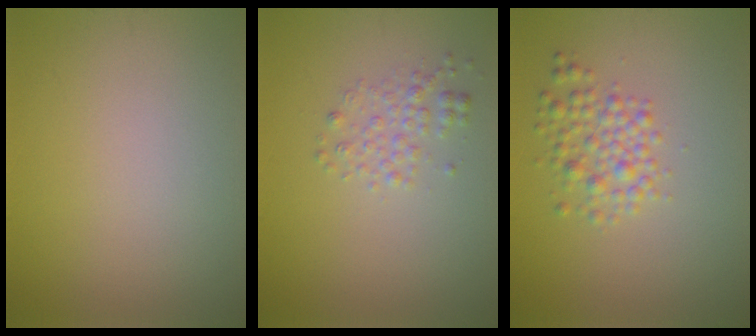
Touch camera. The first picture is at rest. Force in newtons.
{"total": 1.7, "press": 1.7, "slide": 0.0}
{"total": 2.8, "press": 2.8, "slide": 0.1}